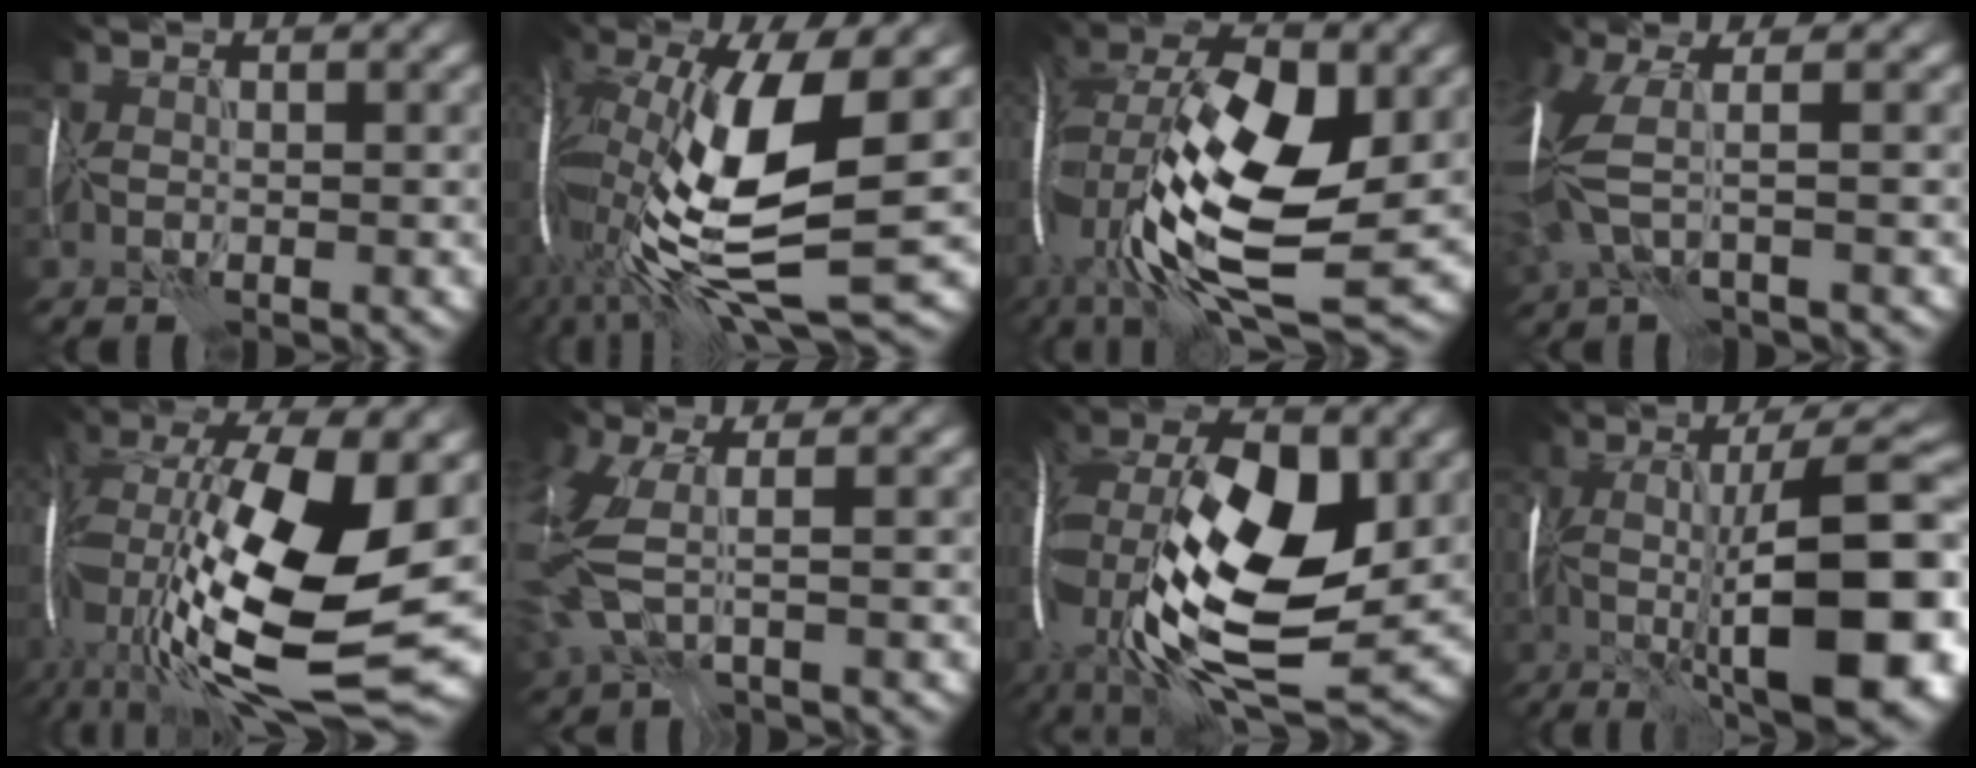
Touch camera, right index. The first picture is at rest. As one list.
[{"total": 15.7, "force": [-1.7, 5.6, 14.6], "torque": [-0.282, -0.014, -0.024]}, {"total": 17.9, "force": [-1.7, 7.8, 16.0], "torque": [-0.320, 0.001, -0.033]}, {"total": 5.8, "force": [-0.4, 2.3, 5.3], "torque": [-0.141, -0.004, -0.016]}, {"total": 19.3, "force": [-0.4, 7.7, 17.7], "torque": [-0.353, -0.025, 0.007]}, {"total": 7.5, "force": [-0.2, 3.7, 6.4], "torque": [-0.175, -0.016, -0.009]}, {"total": 17.9, "force": [-0.6, 8.6, 15.6], "torque": [-0.317, 0.010, -0.016]}, {"total": 14.6, "force": [-1.9, 3.8, 13.9], "torque": [-0.197, 0.006, -0.024]}]